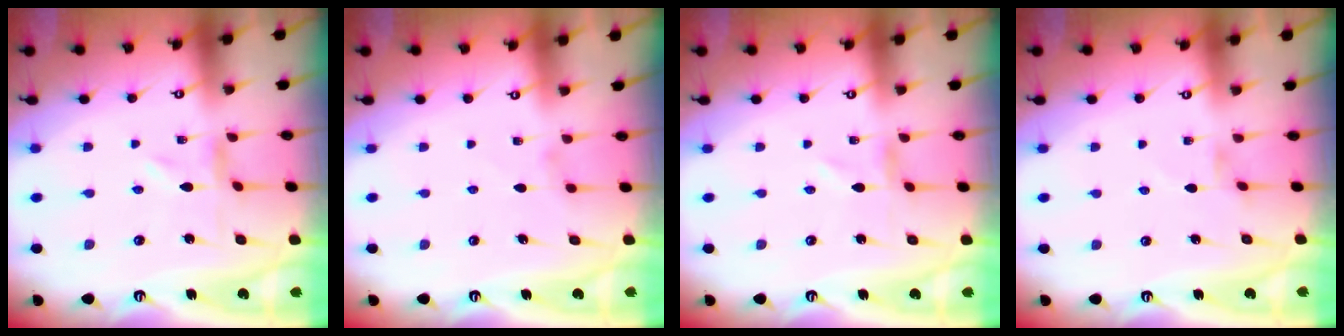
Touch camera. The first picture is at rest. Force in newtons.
{"total": 1.6, "press": 1.5, "slide": 0.4}
{"total": 0.9, "press": 0.8, "slide": 0.1}
{"total": 1.4, "press": 1.4, "slide": 0.2}